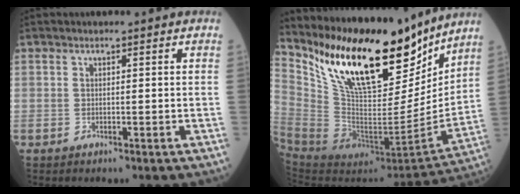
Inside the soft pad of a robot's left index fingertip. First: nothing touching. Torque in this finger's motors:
{"motor_torque": [1.12, -1.02, 1.05, 0.21]}